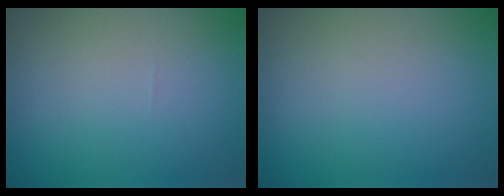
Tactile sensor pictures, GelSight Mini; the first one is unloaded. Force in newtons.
{"total": 0.0}